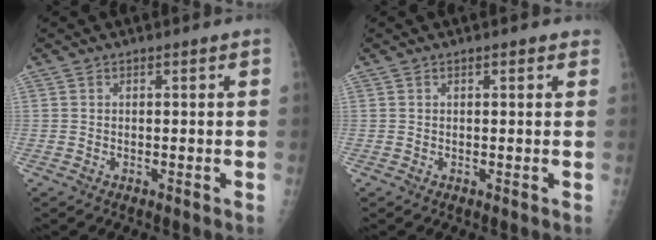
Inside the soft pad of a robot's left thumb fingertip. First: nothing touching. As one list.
[{"total": 1.0, "force": [0.5, 0.5, 0.7], "torque": [-0.005, 0.000, 0.002]}]